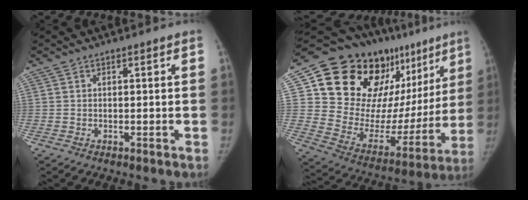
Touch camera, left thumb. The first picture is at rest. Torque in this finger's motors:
{"motor_torque": [2.39, 2.47, 1.48, -1.29, 0.08]}